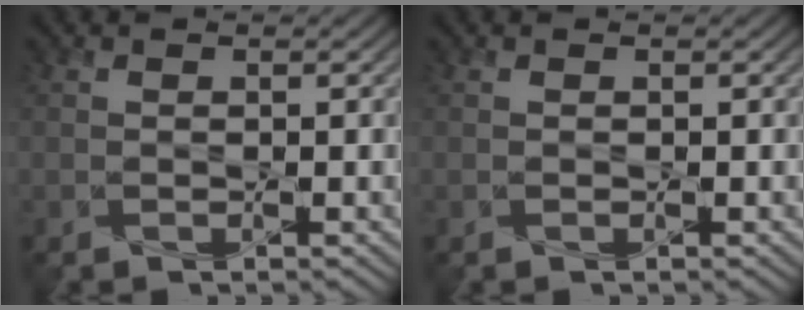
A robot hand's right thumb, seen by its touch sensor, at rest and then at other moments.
{"total": 0.0}